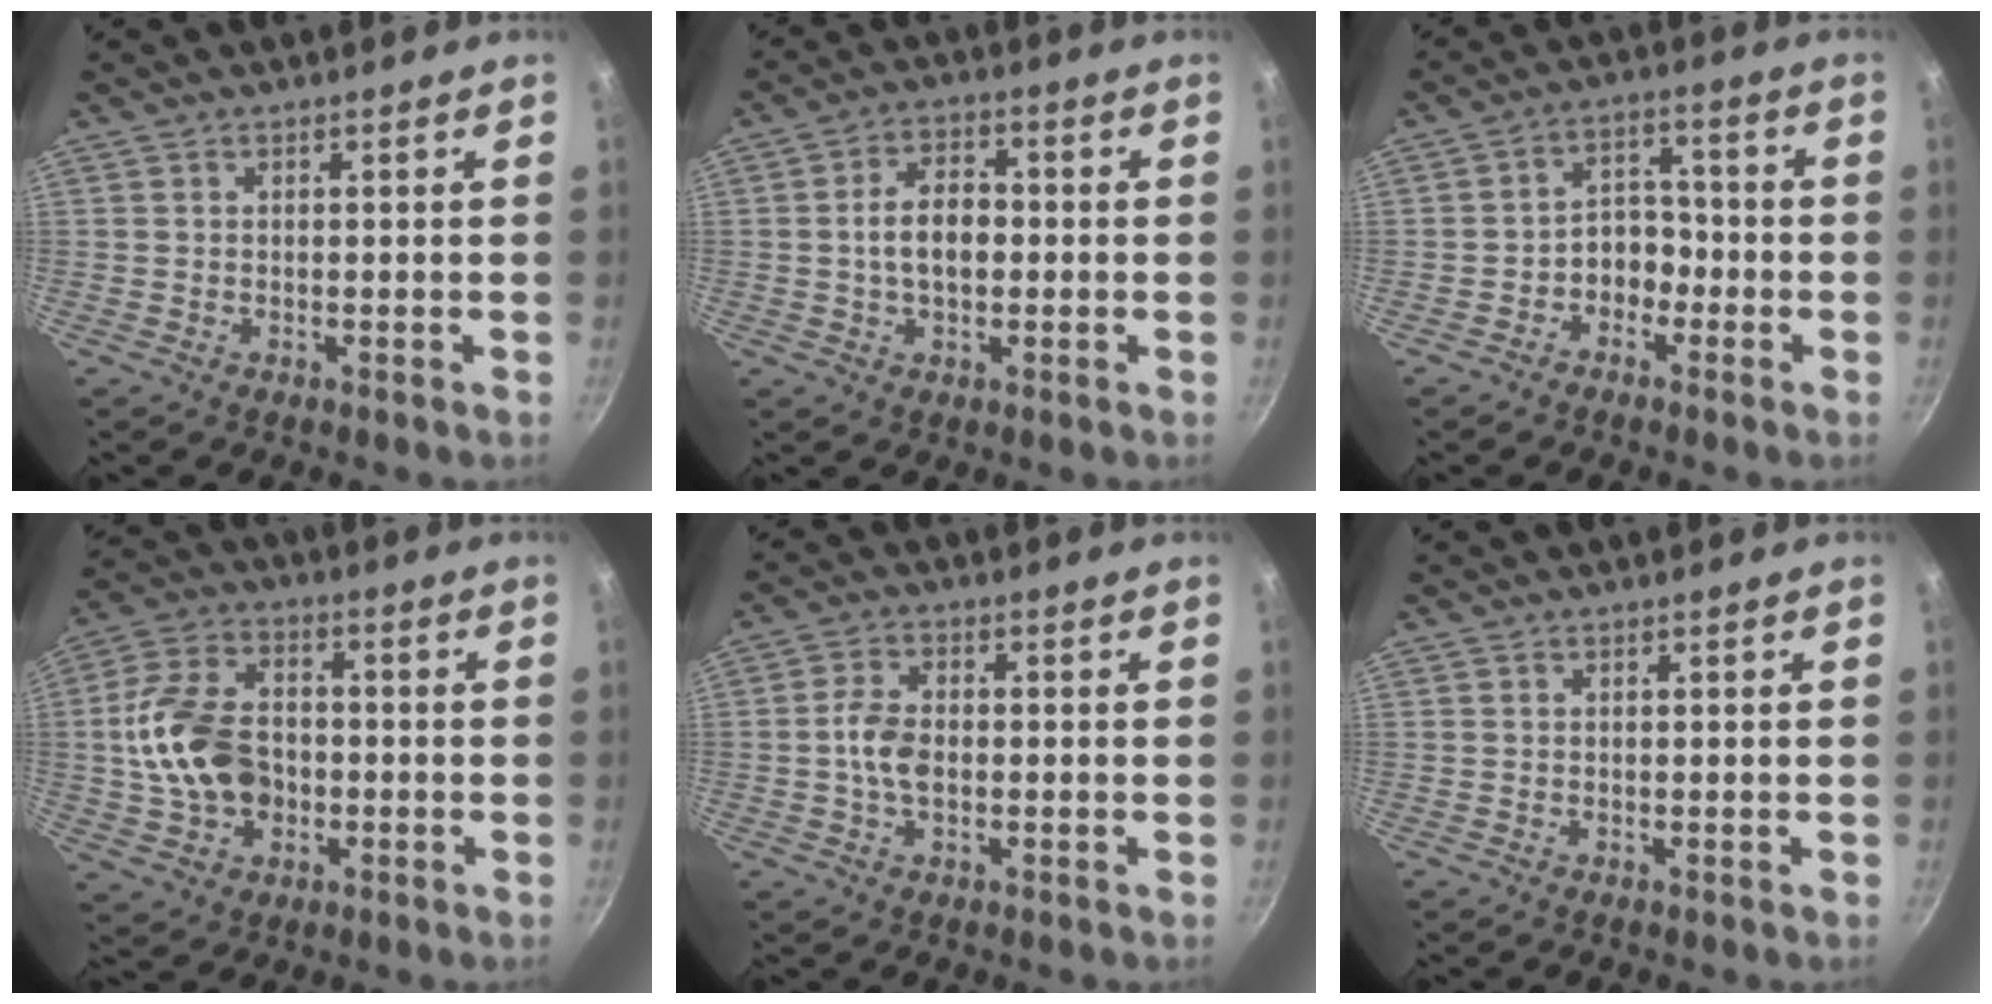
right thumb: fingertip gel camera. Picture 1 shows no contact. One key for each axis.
{"total": 7.7, "fx": -0.4, "fy": 4.8, "fz": 6.0, "tx": -0.085, "ty": 0.021, "tz": -0.012}
{"total": 5.7, "fx": -2.6, "fy": 4.2, "fz": 2.7, "tx": -0.003, "ty": 0.038, "tz": -0.046}
{"total": 14.8, "fx": -1.3, "fy": 10.6, "fz": 10.3, "tx": -0.182, "ty": 0.027, "tz": -0.027}
{"total": 5.6, "fx": -0.7, "fy": 3.4, "fz": 4.4, "tx": -0.084, "ty": 0.015, "tz": -0.019}
{"total": 0.0}